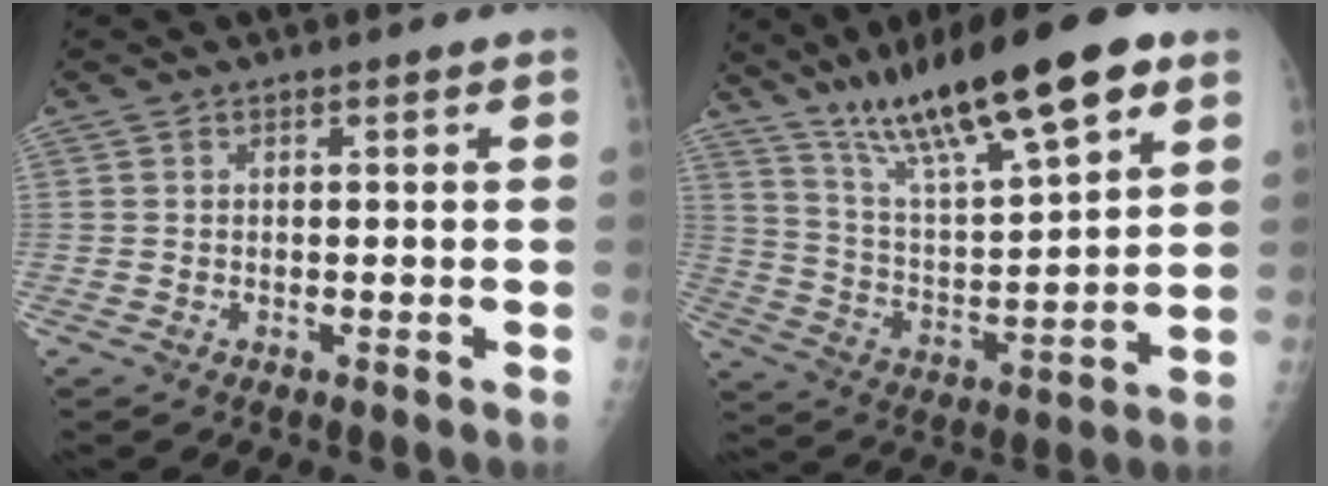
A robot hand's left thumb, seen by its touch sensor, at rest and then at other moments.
{"total": 22.1, "force": [13.8, 4.5, 16.6], "torque": [-0.270, -0.041, 0.245]}